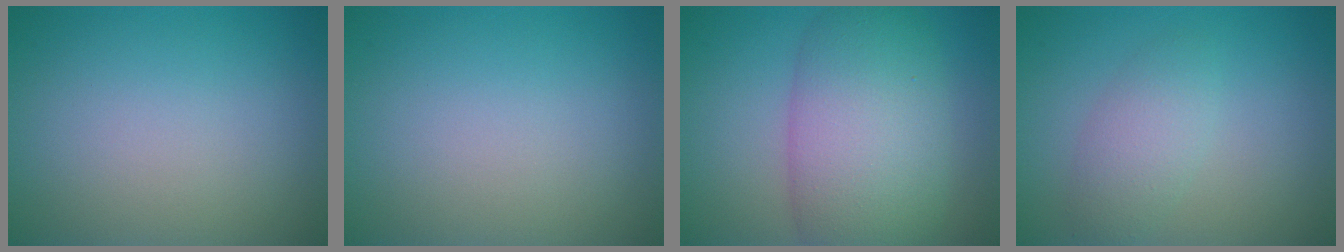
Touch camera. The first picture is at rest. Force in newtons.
{"total": 0.0}
{"total": 8.9, "press": 8.9, "slide": 0.3}
{"total": 2.6, "press": 2.6, "slide": 0.1}